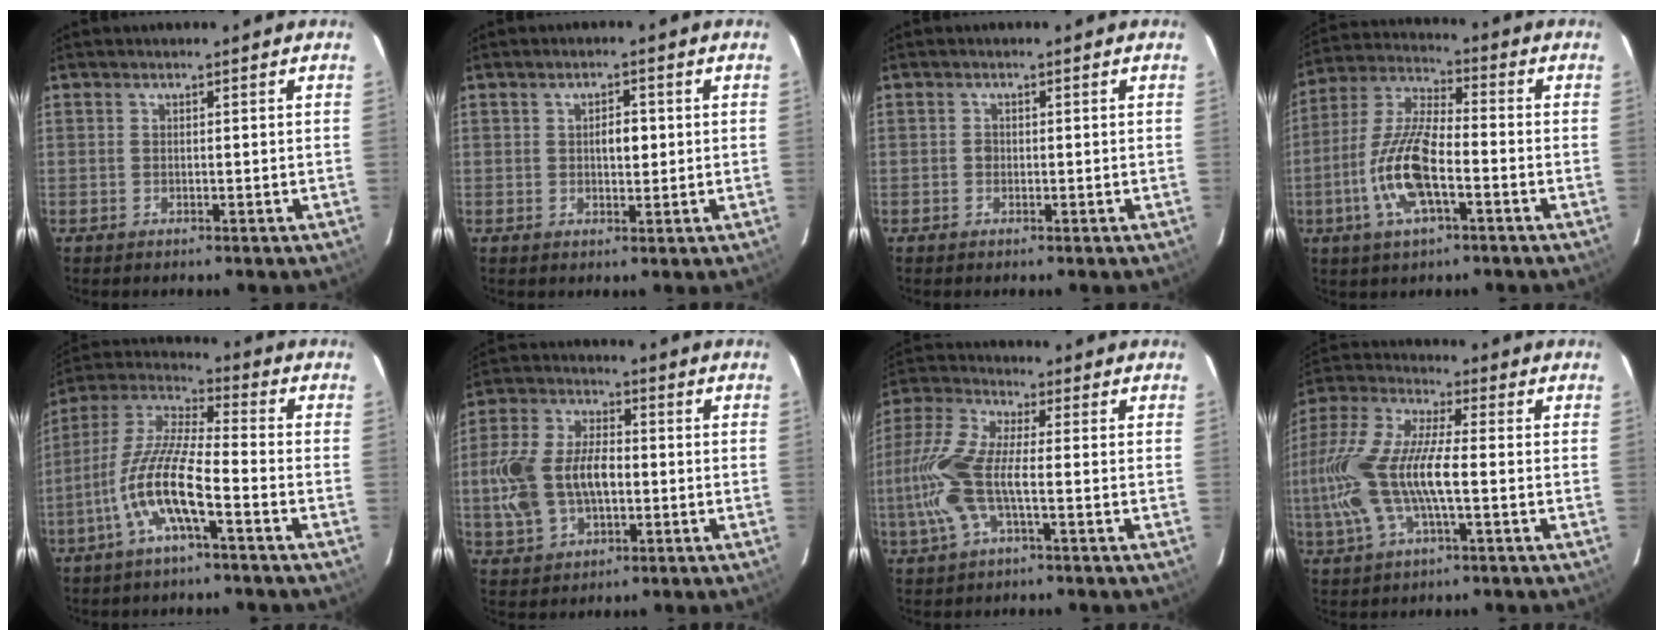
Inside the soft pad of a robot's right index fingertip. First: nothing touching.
{"total": 3.1, "force": [0.4, 1.7, 2.5], "torque": [-0.039, 0.006, 0.006]}
{"total": 0.8, "force": [-0.2, 0.7, 0.2], "torque": [-0.002, 0.002, -0.005]}
{"total": 13.7, "force": [-4.6, 4.6, 12.1], "torque": [-0.257, -0.002, -0.092]}
{"total": 12.2, "force": [-5.2, 2.0, 10.9], "torque": [-0.224, -0.001, -0.105]}
{"total": 14.3, "force": [-1.5, 9.0, 11.0], "torque": [-0.241, 0.012, -0.021]}
{"total": 12.3, "force": [-2.4, 3.6, 11.5], "torque": [-0.256, 0.001, -0.050]}
{"total": 18.1, "force": [-2.3, 5.4, 17.1], "torque": [-0.345, -0.003, -0.049]}